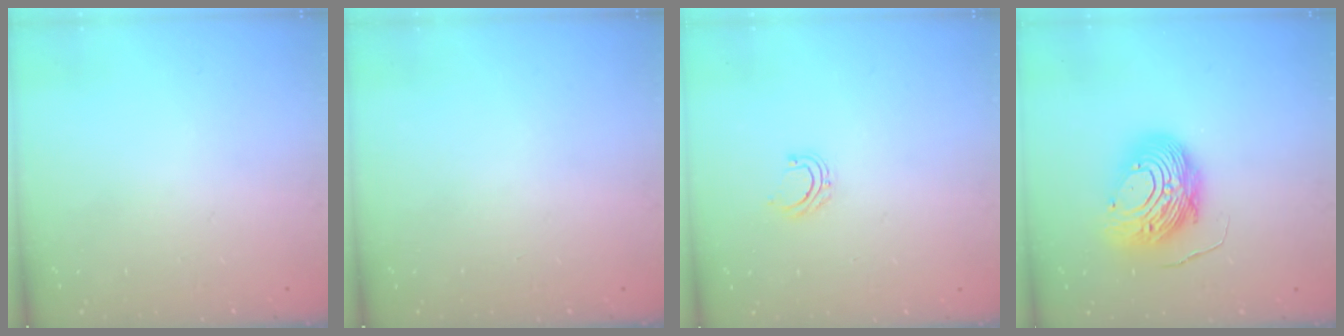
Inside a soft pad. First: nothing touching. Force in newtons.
{"total": 0.0}
{"total": 4.1, "press": 4.0, "slide": 0.6}
{"total": 12.8, "press": 12.7, "slide": 1.1}